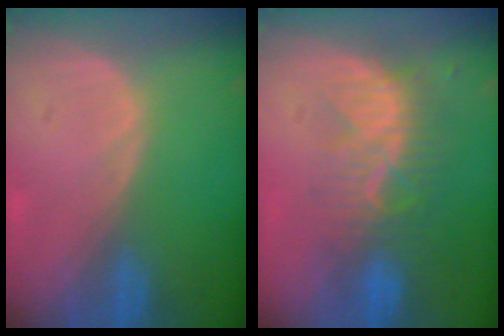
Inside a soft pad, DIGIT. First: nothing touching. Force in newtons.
{"total": 8.4, "press": 7.6, "slide": 3.5}